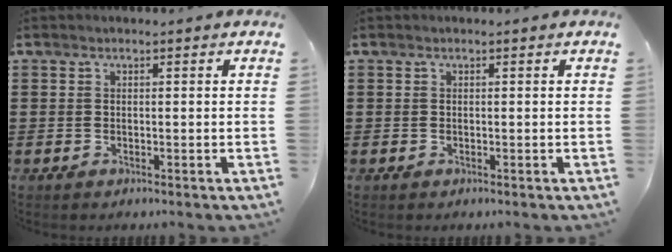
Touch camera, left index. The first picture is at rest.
{"total": 0.0}